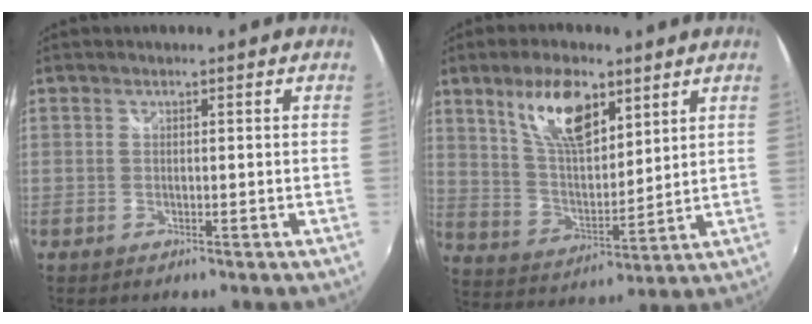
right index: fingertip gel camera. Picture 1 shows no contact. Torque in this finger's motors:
{"motor_torque": [0.43, 0.30, 0.30, 0.10]}